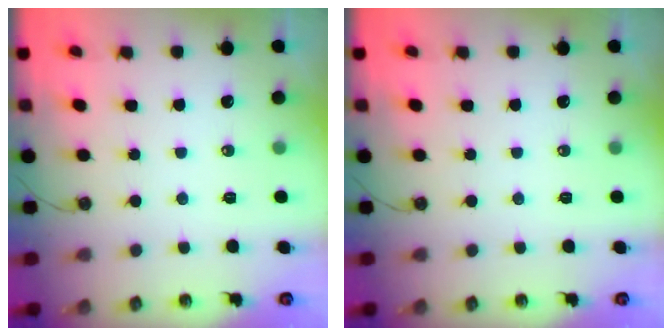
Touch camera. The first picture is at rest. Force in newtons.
{"total": 0.0}